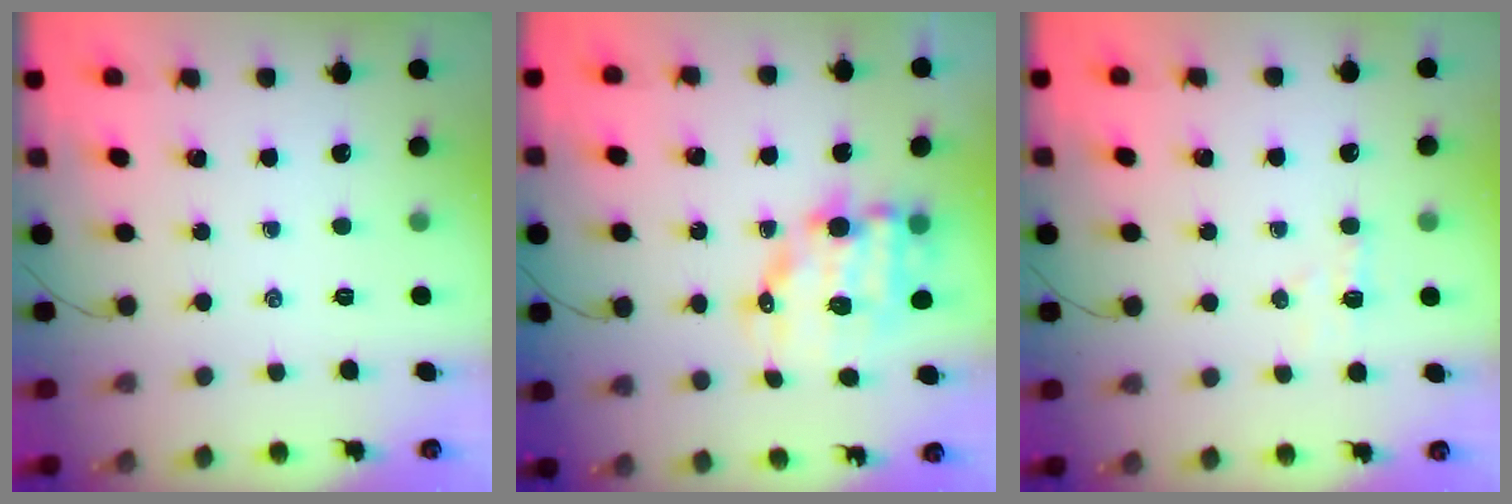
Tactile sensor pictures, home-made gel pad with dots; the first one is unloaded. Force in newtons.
{"total": 10.9, "press": 10.6, "slide": 2.6}
{"total": 4.5, "press": 4.3, "slide": 1.3}